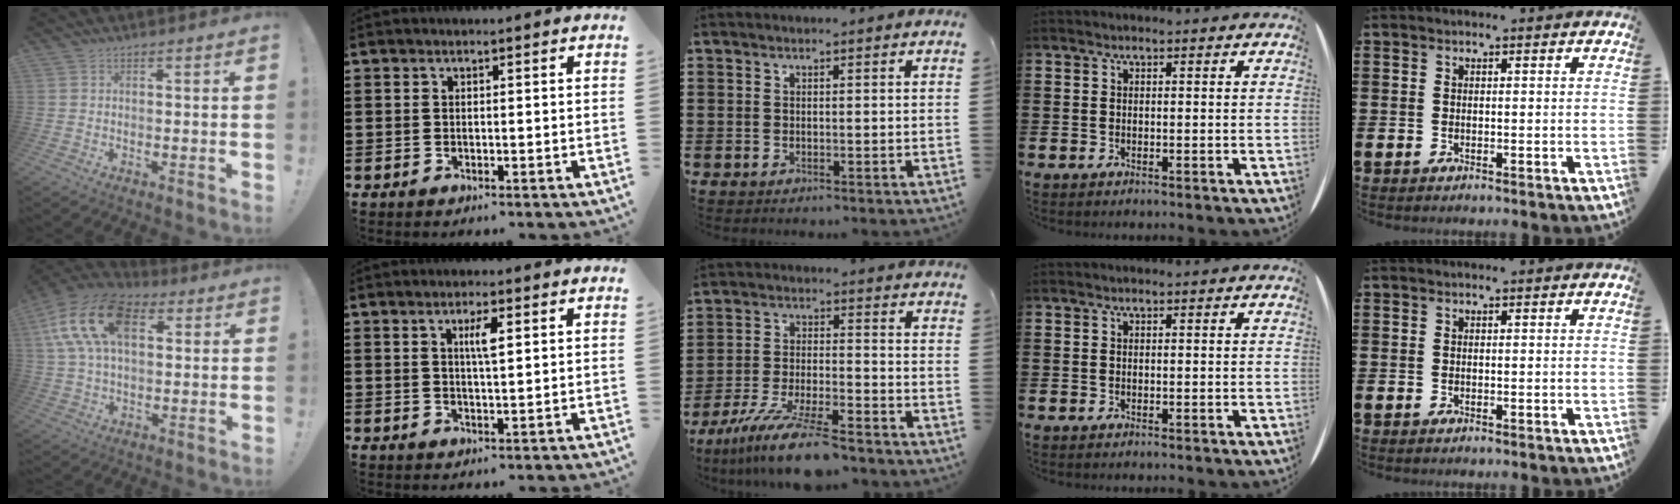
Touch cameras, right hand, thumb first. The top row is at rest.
{"thumb": {"total": 19.5, "force": [6.0, 11.6, 14.4], "torque": [-0.289, 0.001, 0.107]}, "index": {"total": 3.2, "force": [1.1, 0.6, 2.9], "torque": [-0.053, 0.002, 0.013]}, "middle": {"total": 11.0, "force": [-9.2, 0.8, 5.9], "torque": [-0.119, 0.008, -0.178]}}